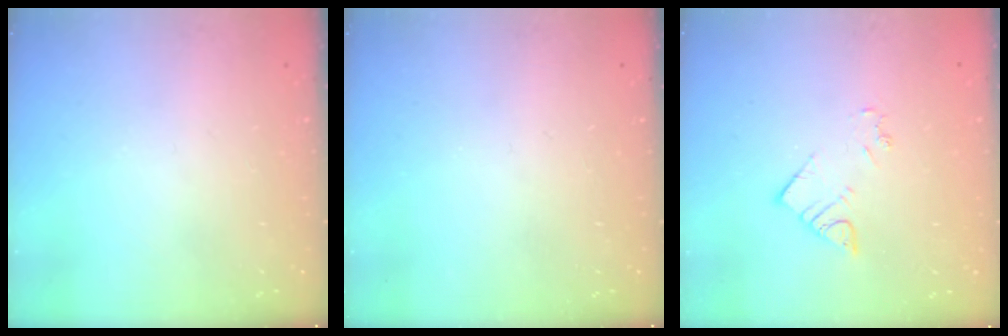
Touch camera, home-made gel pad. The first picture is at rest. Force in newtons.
{"total": 0.0}
{"total": 3.9, "press": 3.9, "slide": 0.1}